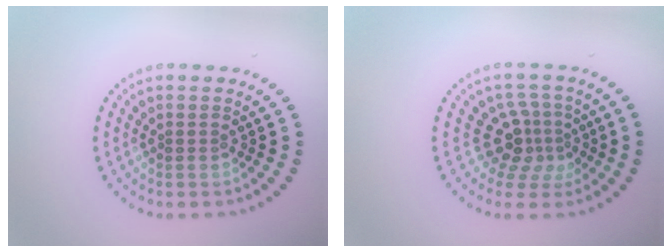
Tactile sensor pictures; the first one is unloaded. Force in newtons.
{"total": 3.5, "press": 2.5, "slide": 2.6}